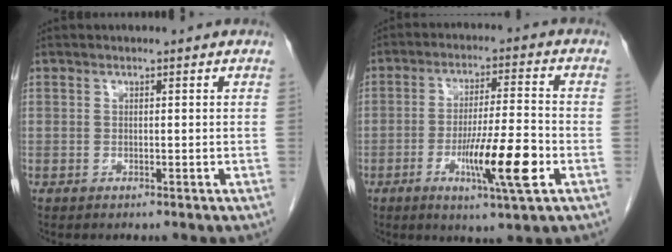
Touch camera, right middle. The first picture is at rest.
{"total": 10.7, "force": [-3.8, 0.3, 10.0], "torque": [-0.172, -0.015, -0.065]}